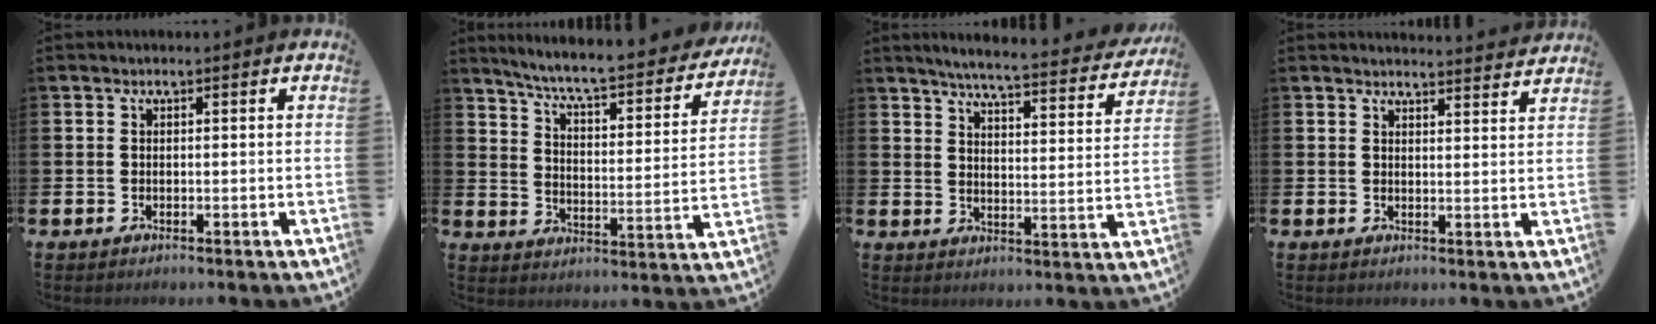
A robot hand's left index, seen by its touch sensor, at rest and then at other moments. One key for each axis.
{"total": 7.1, "fx": 6.5, "fy": 0.7, "fz": 2.8, "tx": -0.076, "ty": -0.055, "tz": 0.103}
{"total": 5.6, "fx": 5.2, "fy": 0.1, "fz": 2.1, "tx": -0.053, "ty": -0.040, "tz": 0.084}
{"total": 3.3, "fx": 3.3, "fy": 0.0, "fz": -0.1, "tx": 0.006, "ty": -0.026, "tz": 0.057}